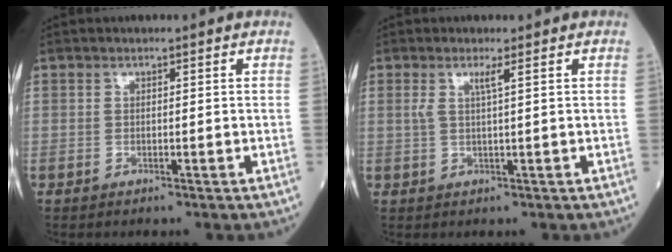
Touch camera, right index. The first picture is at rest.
{"total": 2.0, "force": [0.7, -0.3, 1.8], "torque": [-0.042, 0.002, 0.015]}